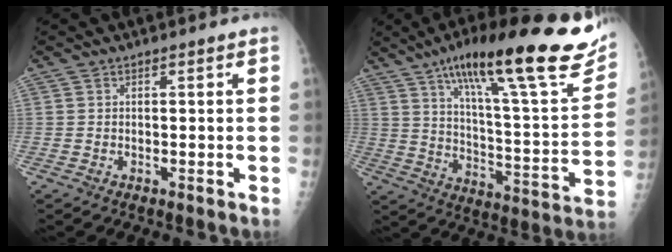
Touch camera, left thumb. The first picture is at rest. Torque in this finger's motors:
{"motor_torque": [0.63, 0.62, 1.47, -1.29, 0.16]}